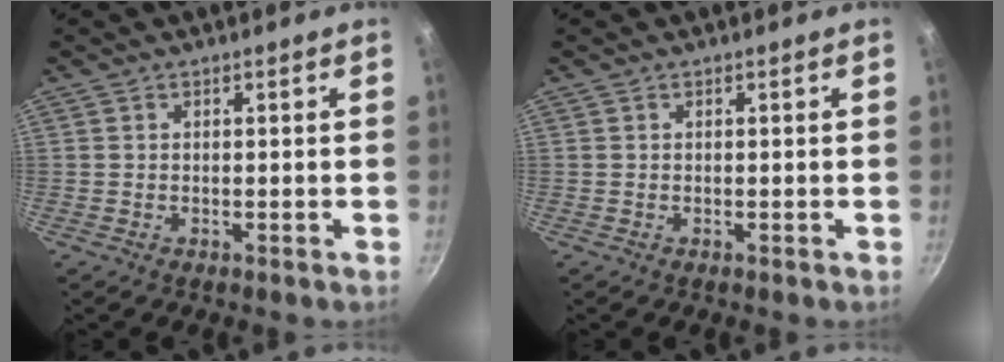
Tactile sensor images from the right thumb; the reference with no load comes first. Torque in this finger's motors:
{"motor_torque": [0.00, 0.00, 0.01, -0.01, 0.00]}